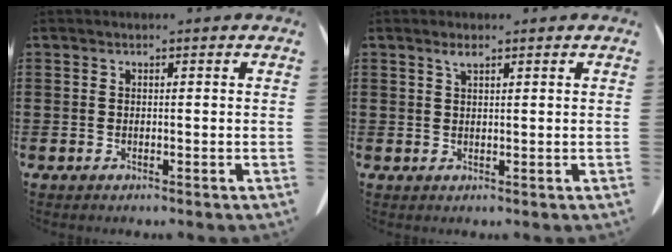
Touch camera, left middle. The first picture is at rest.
{"total": 1.5, "force": [1.0, 0.3, 1.1], "torque": [-0.024, -0.001, 0.019]}